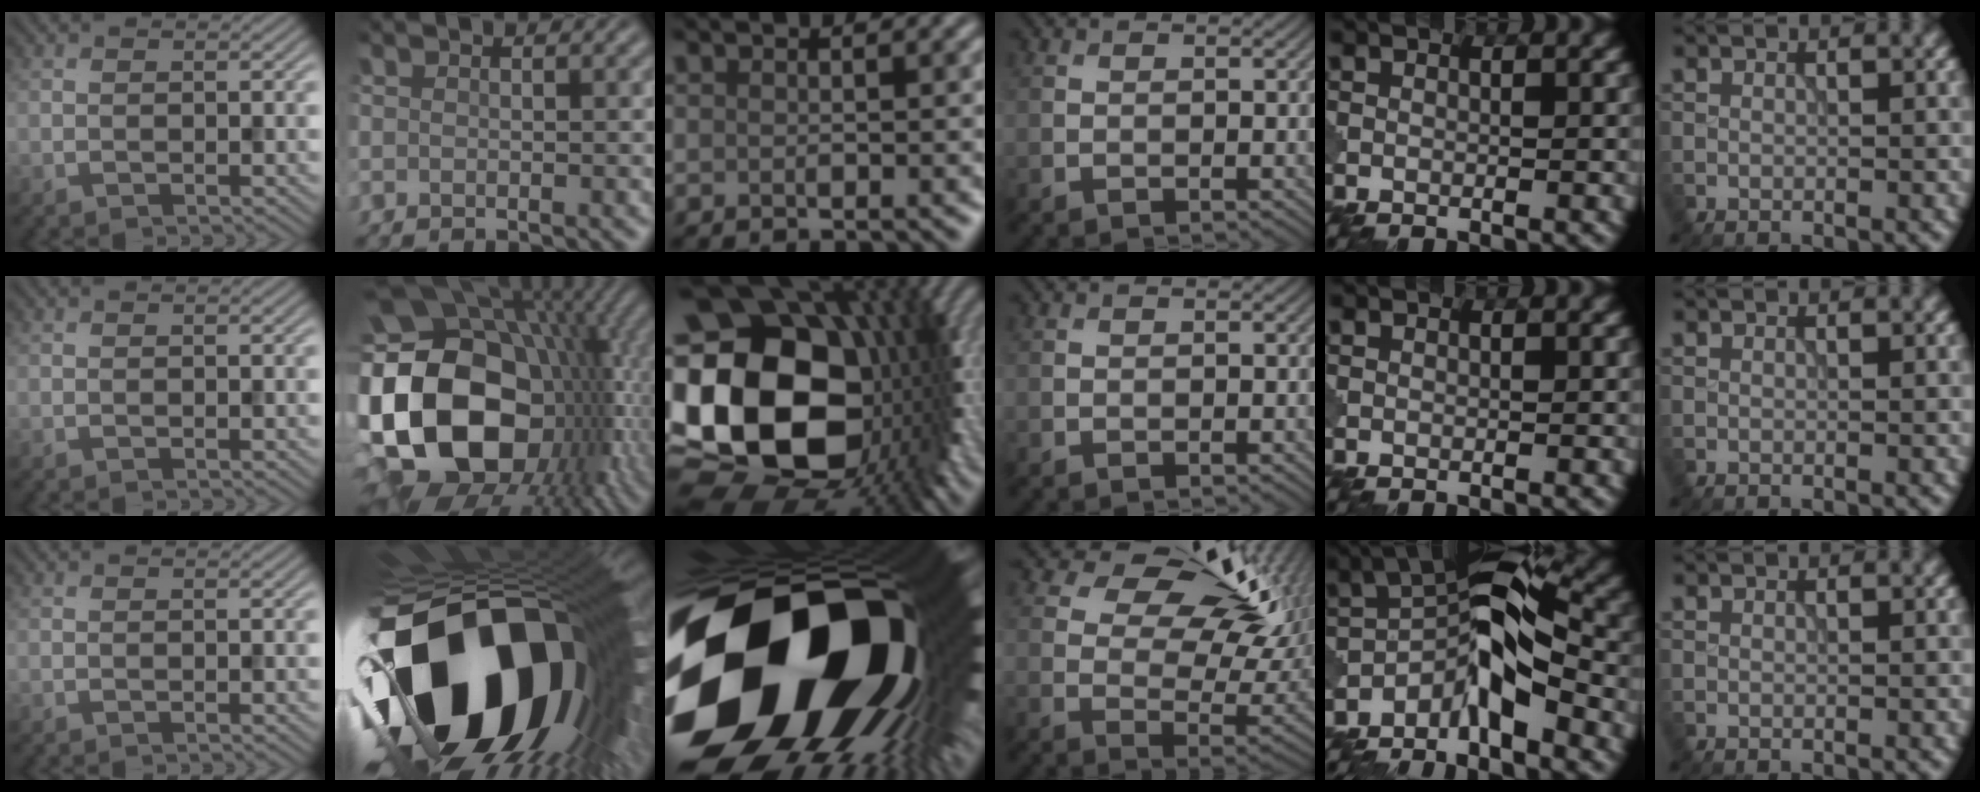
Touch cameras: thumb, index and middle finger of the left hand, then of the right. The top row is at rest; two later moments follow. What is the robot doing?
{"motion": "disassemble", "object": "puzzle pieces"}